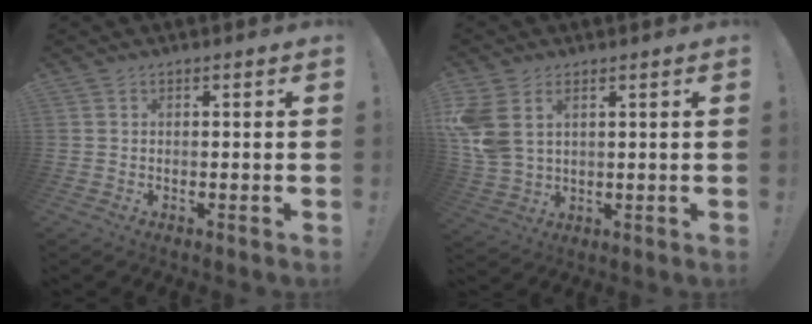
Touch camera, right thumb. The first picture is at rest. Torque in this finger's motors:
{"motor_torque": [0.19, 0.20, 0.15, 0.17, 0.27]}